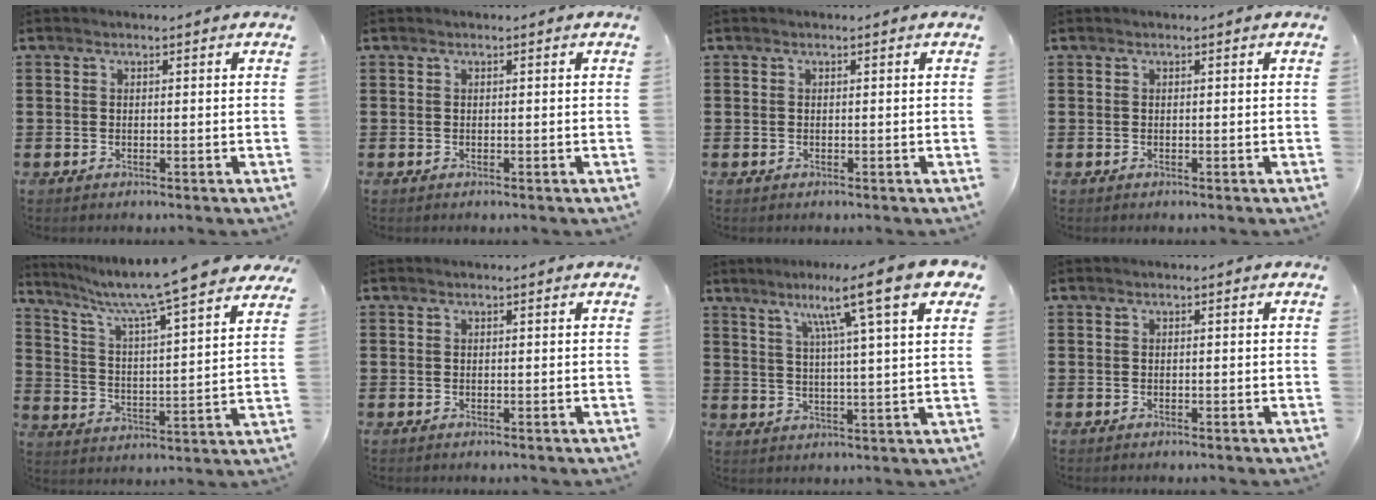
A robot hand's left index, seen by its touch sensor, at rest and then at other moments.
{"total": 0.0}
{"total": 0.0}
{"total": 0.0}
{"total": 8.7, "force": [7.5, -0.9, 4.4], "torque": [-0.107, -0.063, 0.117]}
{"total": 0.0}
{"total": 12.5, "force": [7.6, 0.3, 9.9], "torque": [-0.178, -0.021, 0.113]}
{"total": 0.0}